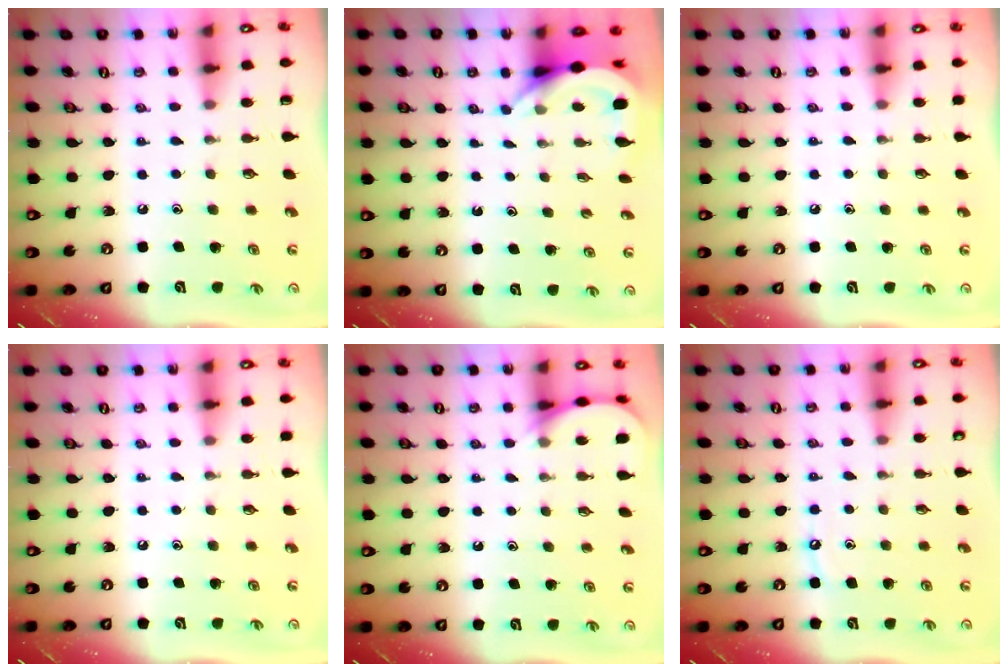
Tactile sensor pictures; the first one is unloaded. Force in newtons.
{"total": 4.1, "press": 4.1, "slide": 0.3}
{"total": 3.7, "press": 3.6, "slide": 0.6}
{"total": 2.8, "press": 2.8, "slide": 0.4}
{"total": 4.8, "press": 4.7, "slide": 0.6}
{"total": 5.1, "press": 5.1, "slide": 0.6}